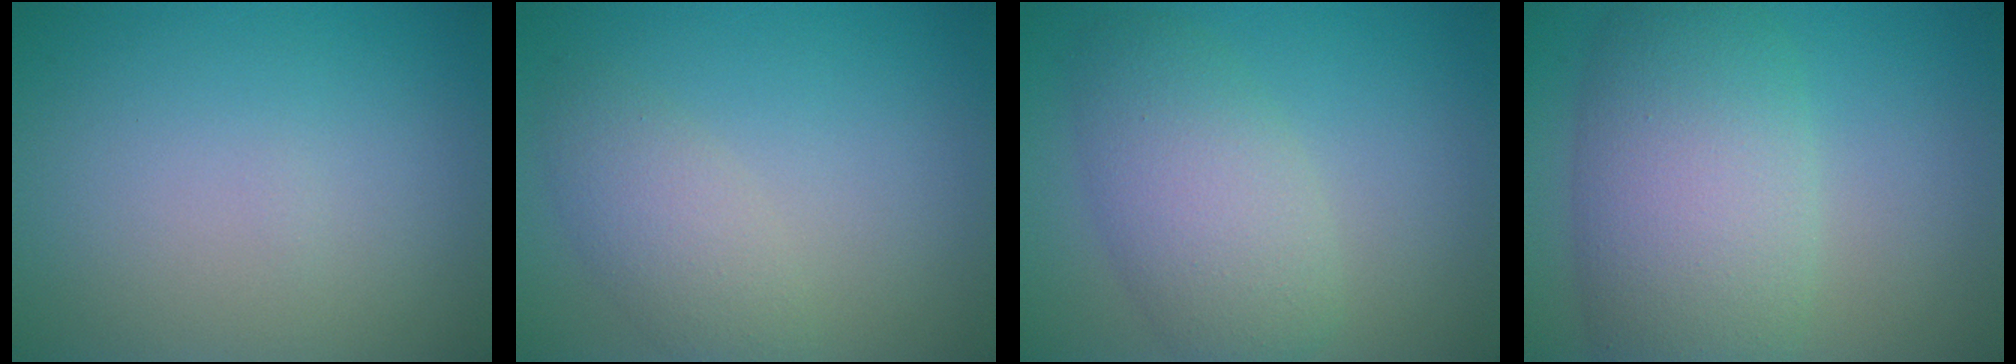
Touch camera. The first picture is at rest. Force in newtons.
{"total": 2.9, "press": 2.9, "slide": 0.2}
{"total": 5.3, "press": 5.3, "slide": 0.1}
{"total": 8.8, "press": 8.8, "slide": 0.3}